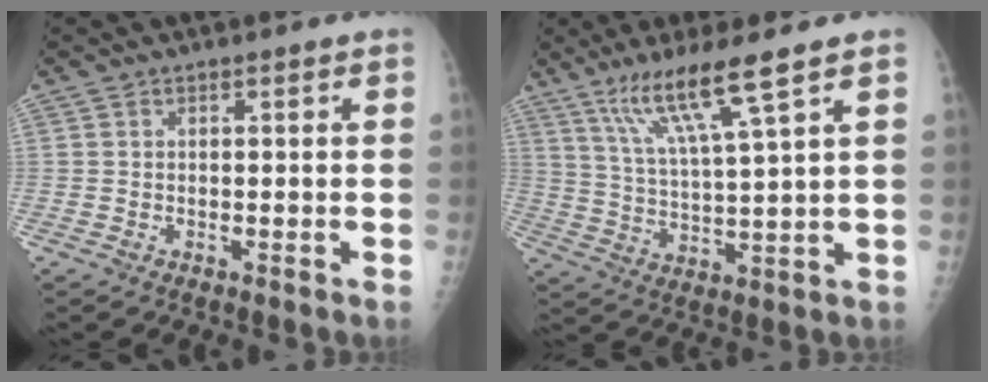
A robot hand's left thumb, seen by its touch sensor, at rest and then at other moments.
{"total": 10.7, "force": [6.8, -0.1, 8.2], "torque": [-0.161, -0.032, 0.137]}